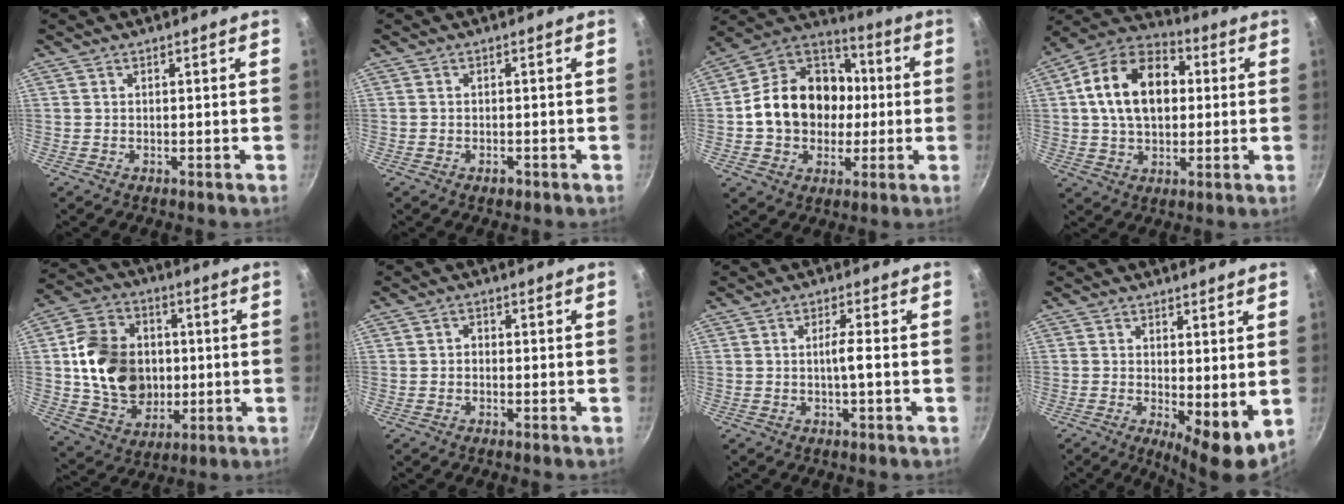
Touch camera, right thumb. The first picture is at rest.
{"total": 1.6, "force": [-0.9, 0.9, 0.9], "torque": [-0.013, 0.007, -0.013]}
{"total": 19.7, "force": [-0.4, 15.9, 11.6], "torque": [-0.161, 0.040, -0.017]}
{"total": 17.4, "force": [2.6, 11.8, 12.6], "torque": [-0.183, 0.027, 0.028]}
{"total": 17.8, "force": [0.7, 14.3, 10.5], "torque": [-0.154, 0.016, 0.020]}
{"total": 1.3, "force": [-0.4, 1.1, 0.7], "torque": [-0.008, 0.009, -0.008]}
{"total": 3.3, "force": [-0.5, -0.2, 3.2], "torque": [-0.062, 0.008, -0.009]}
{"total": 7.4, "force": [0.1, 2.8, 6.8], "torque": [-0.091, -0.018, 0.008]}